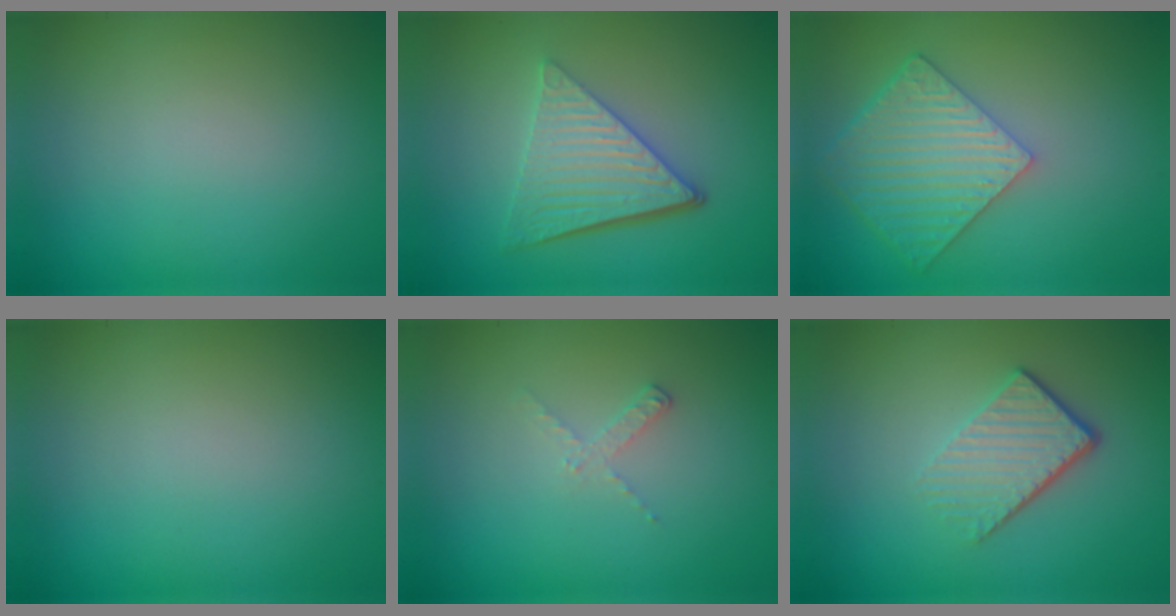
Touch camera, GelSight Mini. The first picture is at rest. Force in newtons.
{"total": 5.7, "press": 4.0, "slide": 4.1}
{"total": 6.1, "press": 4.8, "slide": 3.8}
{"total": 0.0}
{"total": 1.1, "press": 1.1, "slide": 0.2}
{"total": 4.1, "press": 2.8, "slide": 3.0}